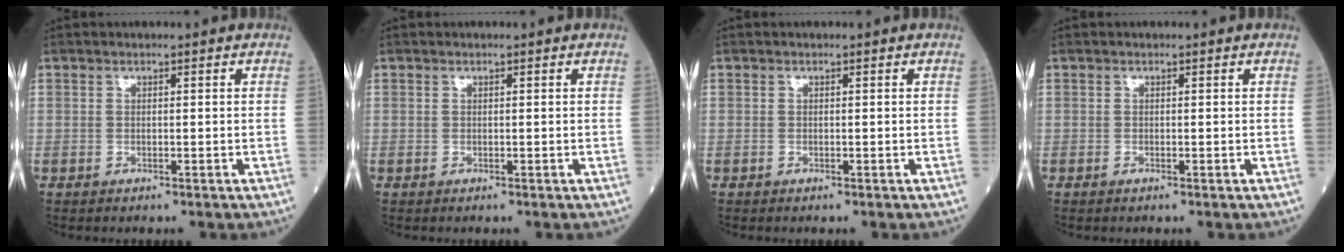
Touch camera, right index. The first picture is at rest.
{"total": 0.0}
{"total": 0.0}
{"total": 0.0}